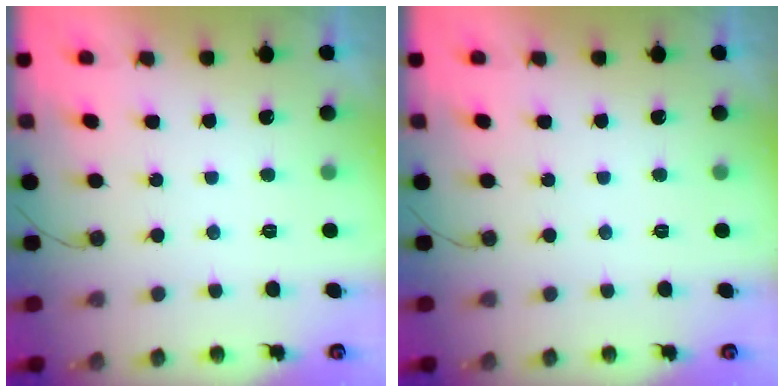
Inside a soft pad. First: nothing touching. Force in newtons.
{"total": 0.0}